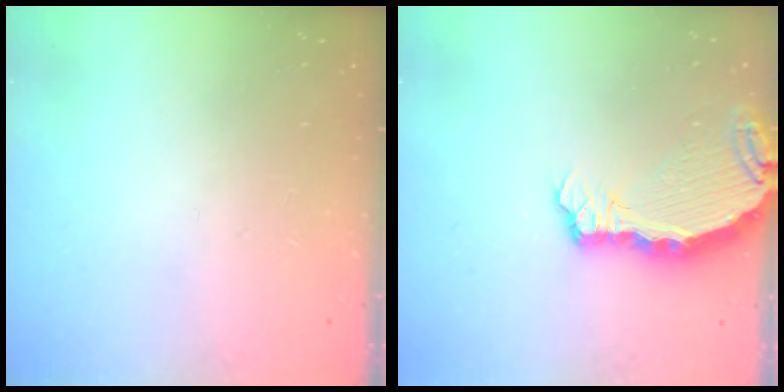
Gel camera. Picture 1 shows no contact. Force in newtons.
{"total": 5.7, "press": 5.6, "slide": 0.6}